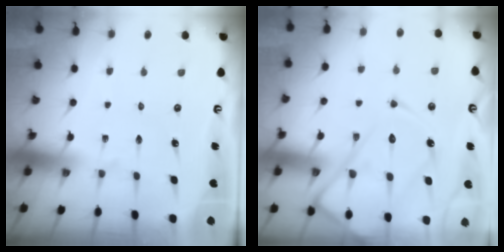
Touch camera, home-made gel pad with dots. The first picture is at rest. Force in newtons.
{"total": 17.6, "press": 17.5, "slide": 1.8}